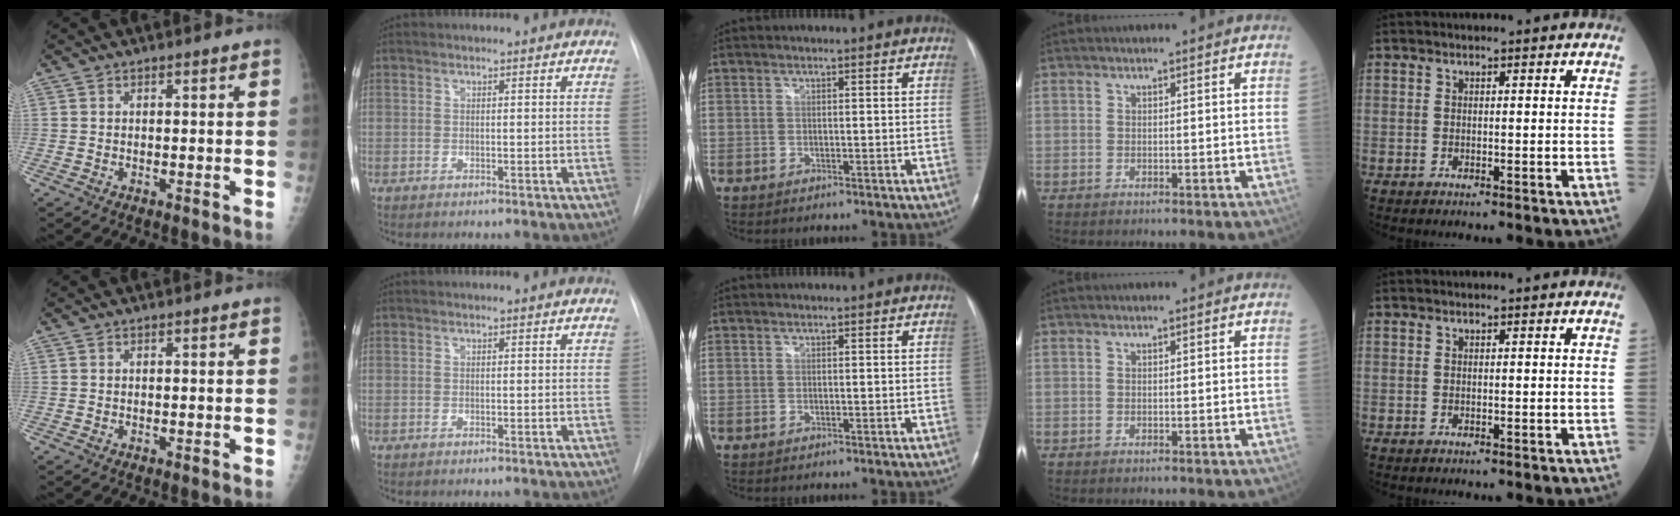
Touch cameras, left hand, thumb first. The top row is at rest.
{}